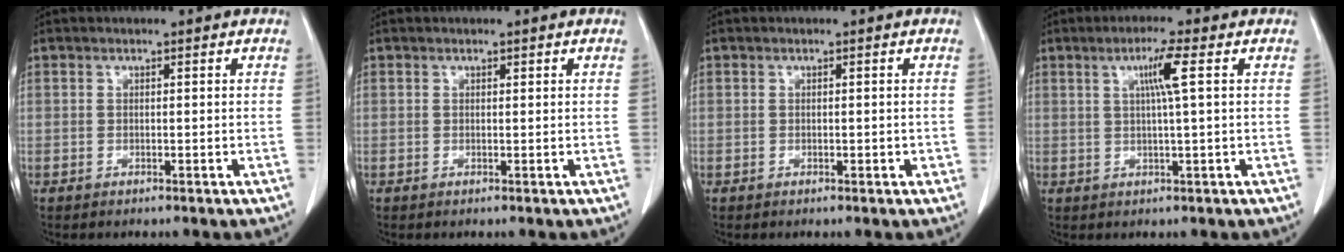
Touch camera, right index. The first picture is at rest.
{"total": 0.0}
{"total": 0.8, "force": [-0.1, 0.5, 0.6], "torque": [-0.003, 0.004, 0.002]}
{"total": 4.5, "force": [1.3, -0.8, 4.2], "torque": [-0.079, 0.001, 0.023]}